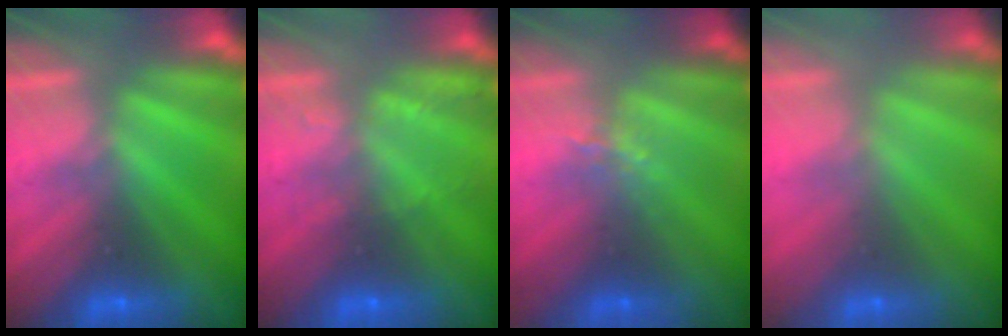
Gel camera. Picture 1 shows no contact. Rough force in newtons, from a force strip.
{"total": 2.2}
{"total": 1.4}
{"total": 2.3}